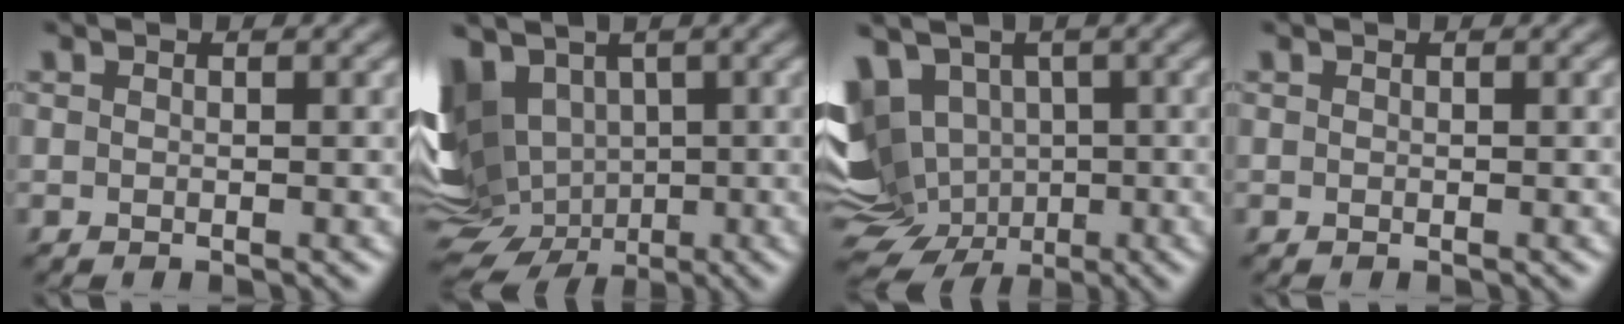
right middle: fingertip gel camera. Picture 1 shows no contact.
{"total": 11.1, "force": [0.0, 8.0, 7.6], "torque": [-0.157, -0.004, -0.004]}
{"total": 10.1, "force": [0.4, 7.9, 6.4], "torque": [-0.118, -0.002, 0.008]}
{"total": 0.0}